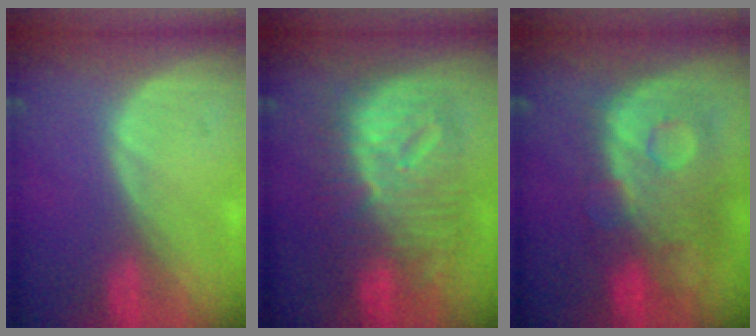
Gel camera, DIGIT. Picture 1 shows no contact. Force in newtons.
{"total": 12.3, "press": 12.2, "slide": 1.3}
{"total": 11.6, "press": 9.8, "slide": 6.1}